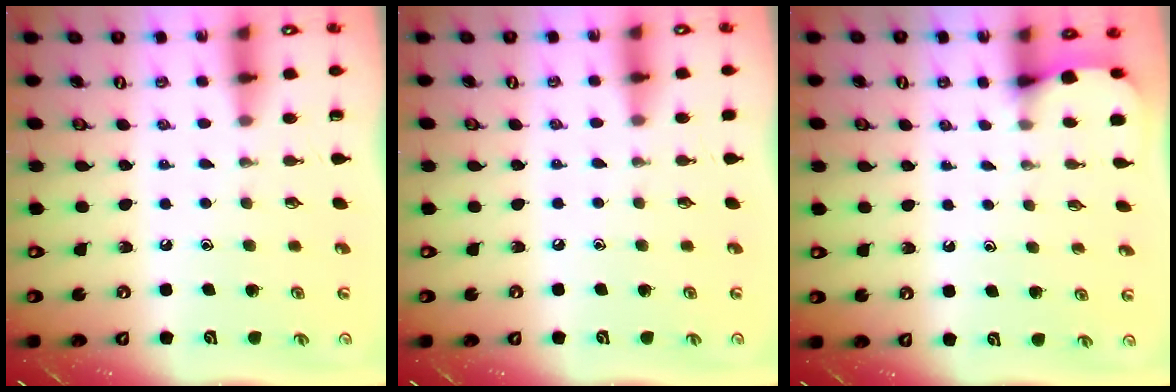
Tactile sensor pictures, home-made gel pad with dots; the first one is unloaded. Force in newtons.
{"total": 1.0, "press": 1.0, "slide": 0.2}
{"total": 2.6, "press": 2.6, "slide": 0.4}